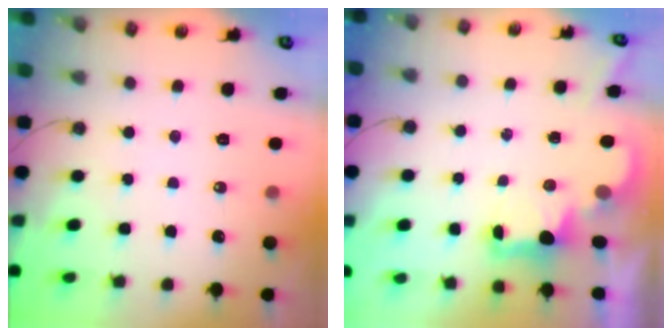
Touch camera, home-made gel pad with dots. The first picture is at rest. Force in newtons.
{"total": 2.5, "press": 2.3, "slide": 0.8}